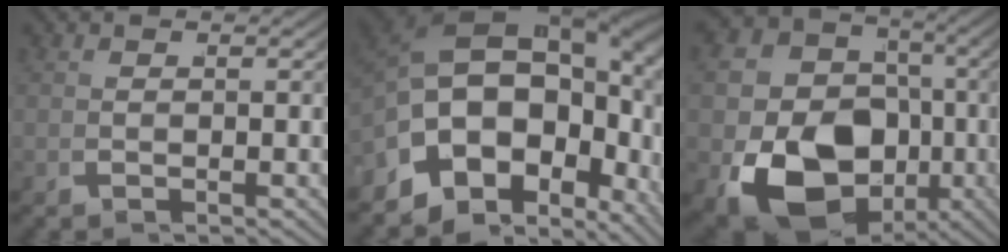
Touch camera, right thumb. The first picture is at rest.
{"total": 18.6, "force": [0.8, 12.7, 13.6], "torque": [-0.245, -0.022, 0.009]}
{"total": 16.6, "force": [-3.1, 12.8, 10.1], "torque": [-0.211, -0.078, -0.027]}